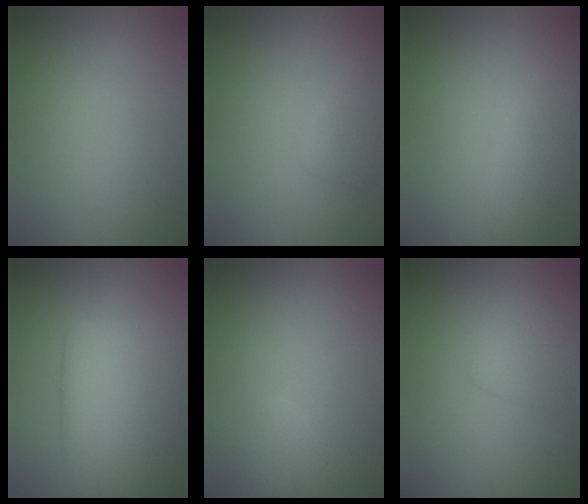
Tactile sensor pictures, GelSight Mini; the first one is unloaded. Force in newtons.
{"total": 1.7, "press": 1.7, "slide": 0.1}
{"total": 2.7, "press": 2.7, "slide": 0.1}
{"total": 9.2, "press": 9.2, "slide": 0.6}
{"total": 1.5, "press": 1.5, "slide": 0.1}
{"total": 1.9, "press": 1.9, "slide": 0.2}